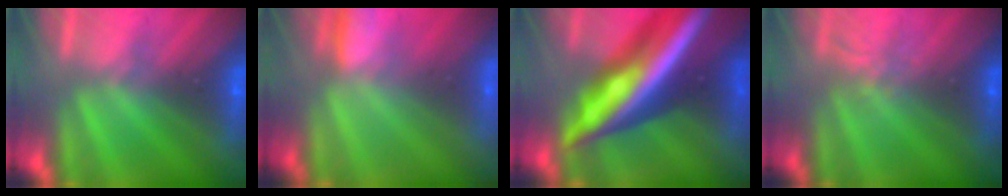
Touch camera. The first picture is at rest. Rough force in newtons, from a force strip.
{"total": 2.9}
{"total": 8.3}
{"total": 1.8}